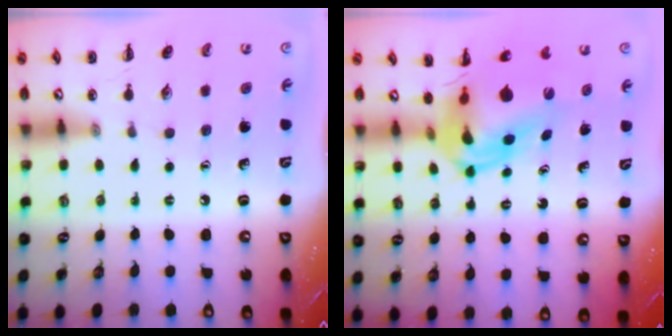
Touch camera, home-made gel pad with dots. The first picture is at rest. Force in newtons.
{"total": 8.1, "press": 7.7, "slide": 2.6}